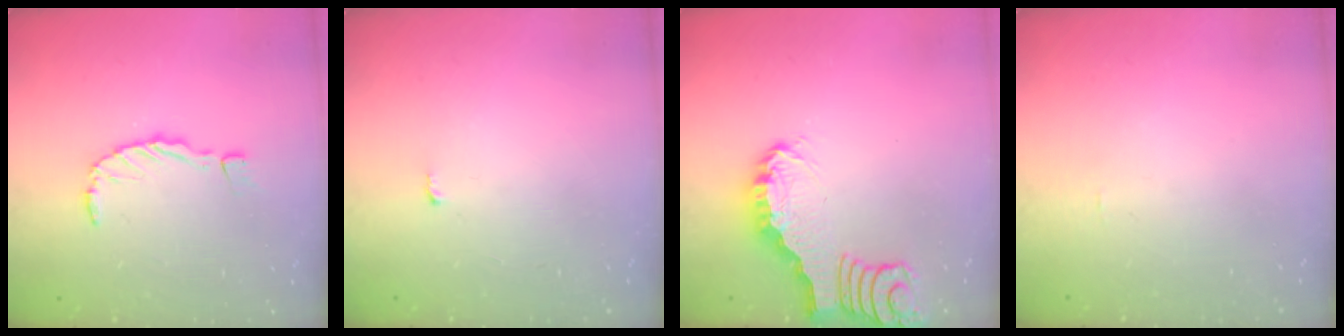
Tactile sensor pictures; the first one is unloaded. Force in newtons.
{"total": 2.7, "press": 2.7, "slide": 0.2}
{"total": 2.4, "press": 2.4, "slide": 0.2}
{"total": 0.0}